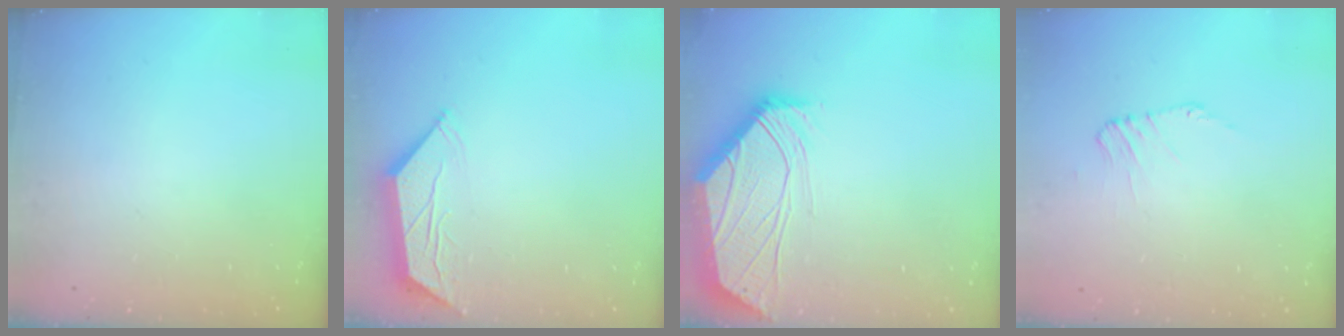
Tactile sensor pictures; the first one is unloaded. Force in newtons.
{"total": 3.5, "press": 3.5, "slide": 0.4}
{"total": 0.9, "press": 0.8, "slide": 0.4}
{"total": 1.1, "press": 1.1, "slide": 0.3}